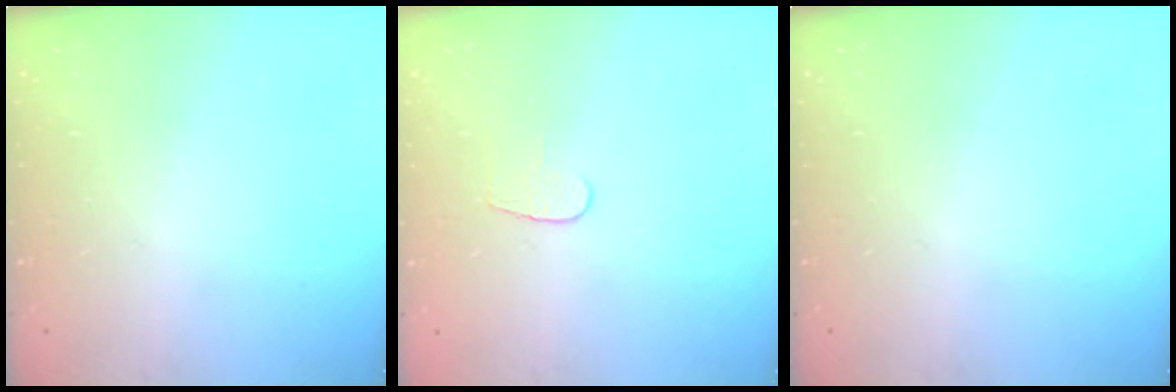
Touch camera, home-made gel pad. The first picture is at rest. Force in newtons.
{"total": 3.7, "press": 3.7, "slide": 0.3}
{"total": 0.0}